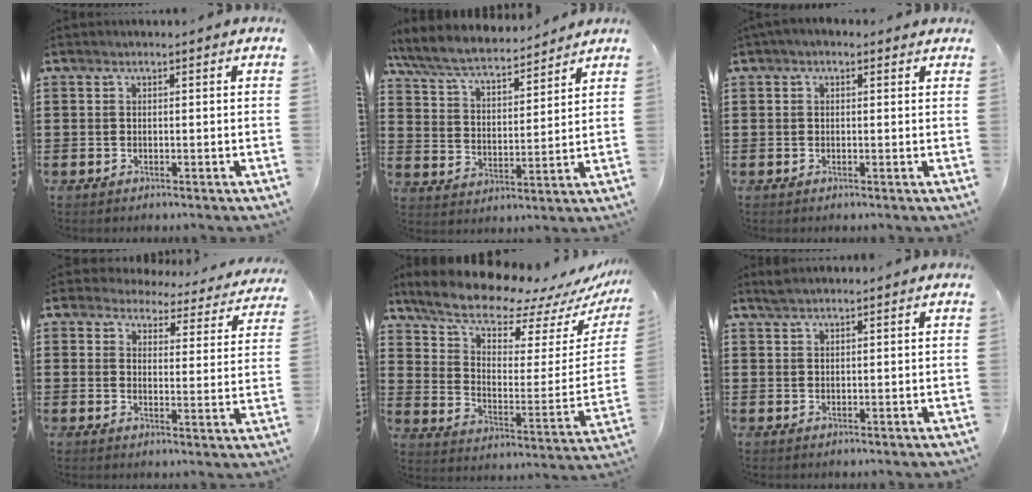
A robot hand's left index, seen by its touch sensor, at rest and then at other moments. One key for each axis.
{"total": 7.0, "fx": 6.4, "fy": 1.0, "fz": 2.7, "tx": -0.079, "ty": -0.034, "tz": 0.111}
{"total": 1.1, "fx": 0.1, "fy": 0.7, "fz": 0.8, "tx": -0.015, "ty": 0.007, "tz": 0.001}
{"total": 4.0, "fx": 3.9, "fy": 0.9, "fz": 0.5, "tx": -0.027, "ty": -0.029, "tz": 0.064}
{"total": 11.2, "fx": 10.0, "fy": 2.7, "fz": 4.3, "tx": -0.110, "ty": -0.072, "tz": 0.174}
{"total": 1.3, "fx": 1.1, "fy": 0.1, "fz": 0.7, "tx": -0.015, "ty": 0.000, "tz": 0.021}